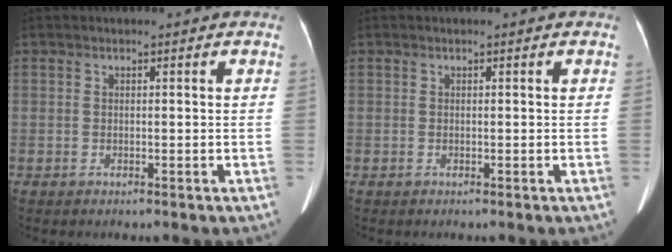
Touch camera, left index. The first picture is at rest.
{"total": 0.0}